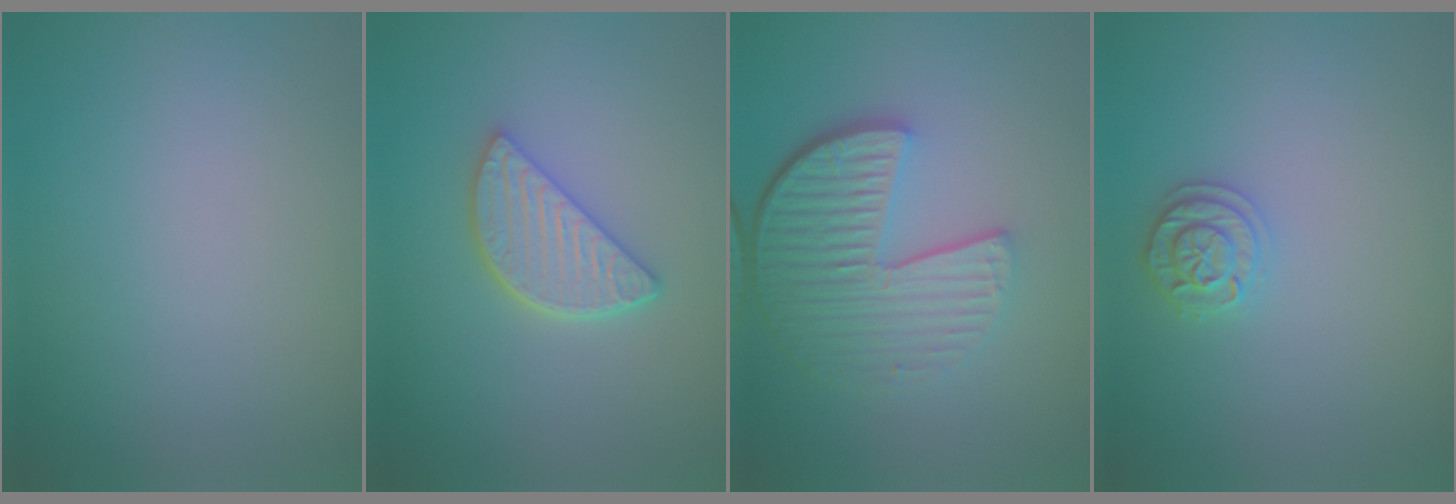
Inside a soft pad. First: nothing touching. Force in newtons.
{"total": 3.8, "press": 3.2, "slide": 2.1}
{"total": 6.2, "press": 4.4, "slide": 4.4}
{"total": 1.9, "press": 1.9, "slide": 0.3}